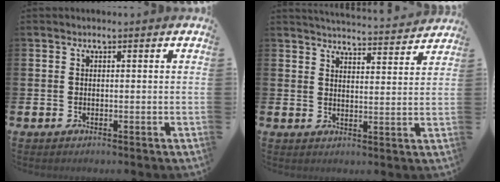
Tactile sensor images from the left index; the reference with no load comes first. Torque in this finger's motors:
{"motor_torque": [0.20, -0.45, 0.20, 0.02]}